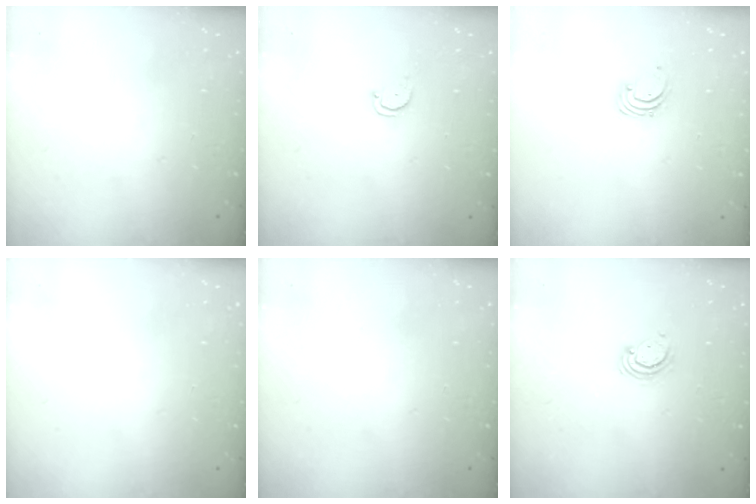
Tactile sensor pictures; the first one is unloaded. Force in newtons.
{"total": 2.0, "press": 2.0, "slide": 0.2}
{"total": 1.4, "press": 1.4, "slide": 0.1}
{"total": 0.0}
{"total": 0.0}
{"total": 2.6, "press": 2.6, "slide": 0.3}